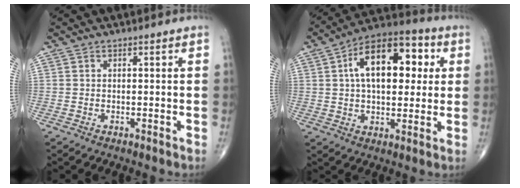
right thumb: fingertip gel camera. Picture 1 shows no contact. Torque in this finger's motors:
{"motor_torque": [1.30, 2.82, 1.53, 0.67, 0.14]}